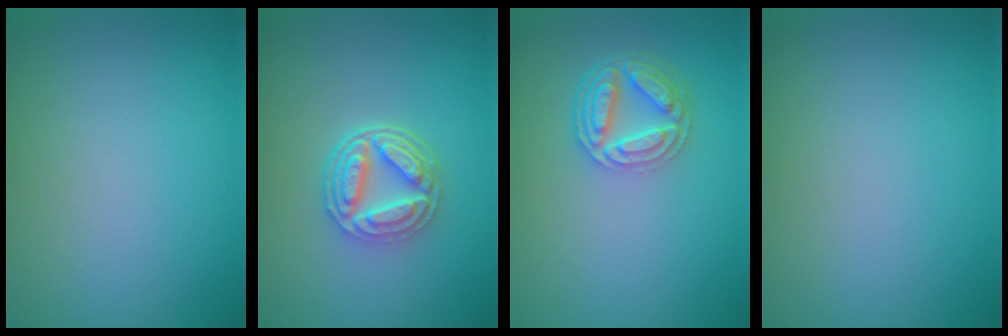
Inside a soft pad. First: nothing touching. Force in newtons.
{"total": 4.6, "press": 3.7, "slide": 2.7}
{"total": 4.6, "press": 3.6, "slide": 2.9}
{"total": 0.0}